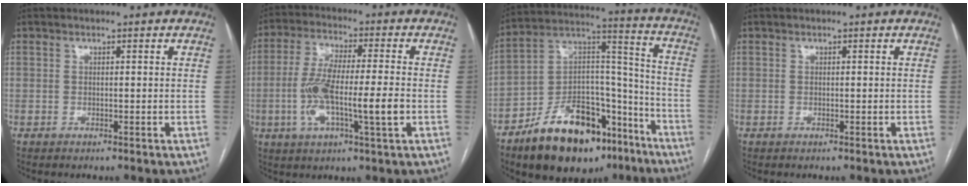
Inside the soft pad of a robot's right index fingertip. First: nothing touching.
{"total": 12.2, "force": [-2.3, 1.4, 11.9], "torque": [-0.229, 0.004, -0.043]}
{"total": 23.2, "force": [-15.4, 10.1, 14.0], "torque": [-0.209, 0.039, -0.245]}
{"total": 0.0}